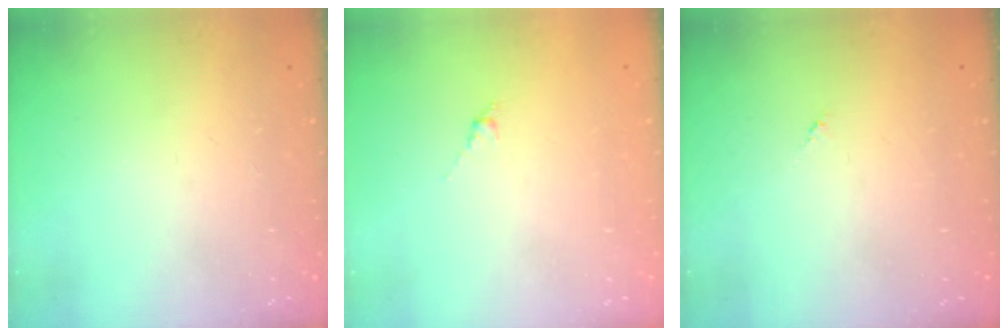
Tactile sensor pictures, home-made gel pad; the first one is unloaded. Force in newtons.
{"total": 0.0}
{"total": 0.0}